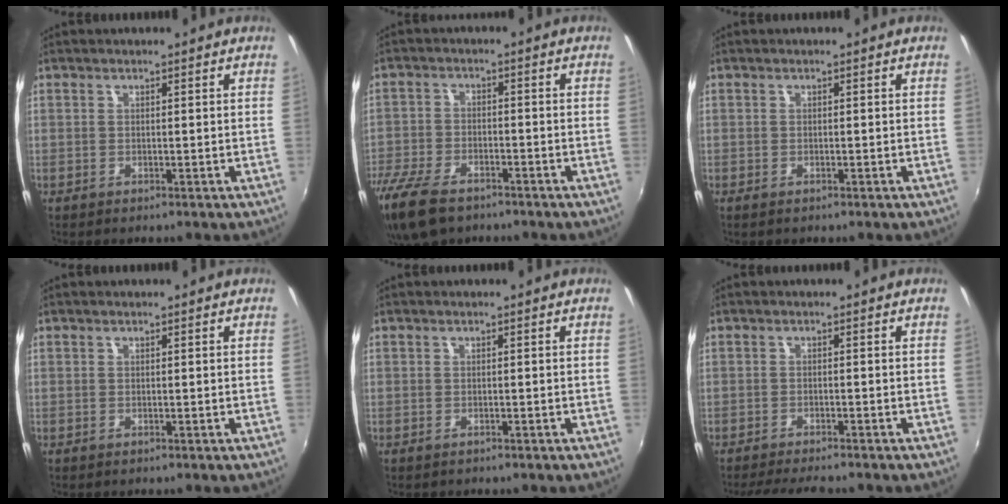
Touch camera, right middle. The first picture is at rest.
{"total": 13.5, "force": [-9.7, 6.3, 7.0], "torque": [-0.183, -0.041, -0.181]}
{"total": 0.7, "force": [-0.5, 0.3, 0.3], "torque": [-0.006, -0.005, -0.010]}
{"total": 0.0}
{"total": 0.7, "force": [-0.5, 0.4, 0.0], "torque": [-0.003, -0.003, -0.009]}
{"total": 7.3, "force": [-6.4, 0.9, 3.3], "torque": [-0.074, -0.017, -0.102]}